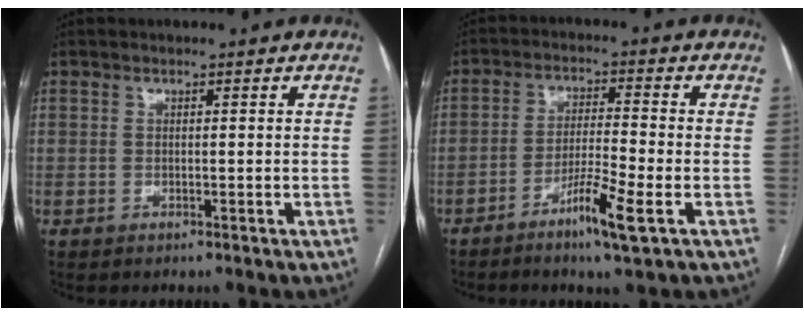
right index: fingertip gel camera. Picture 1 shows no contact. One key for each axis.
{"total": 7.4, "fx": -3.7, "fy": -0.2, "fz": 6.4, "tx": -0.119, "ty": -0.010, "tz": -0.066}